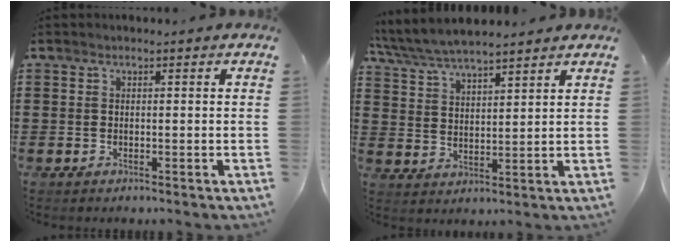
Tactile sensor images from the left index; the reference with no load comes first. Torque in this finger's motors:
{"motor_torque": [1.28, -0.86, 0.78, 0.21]}